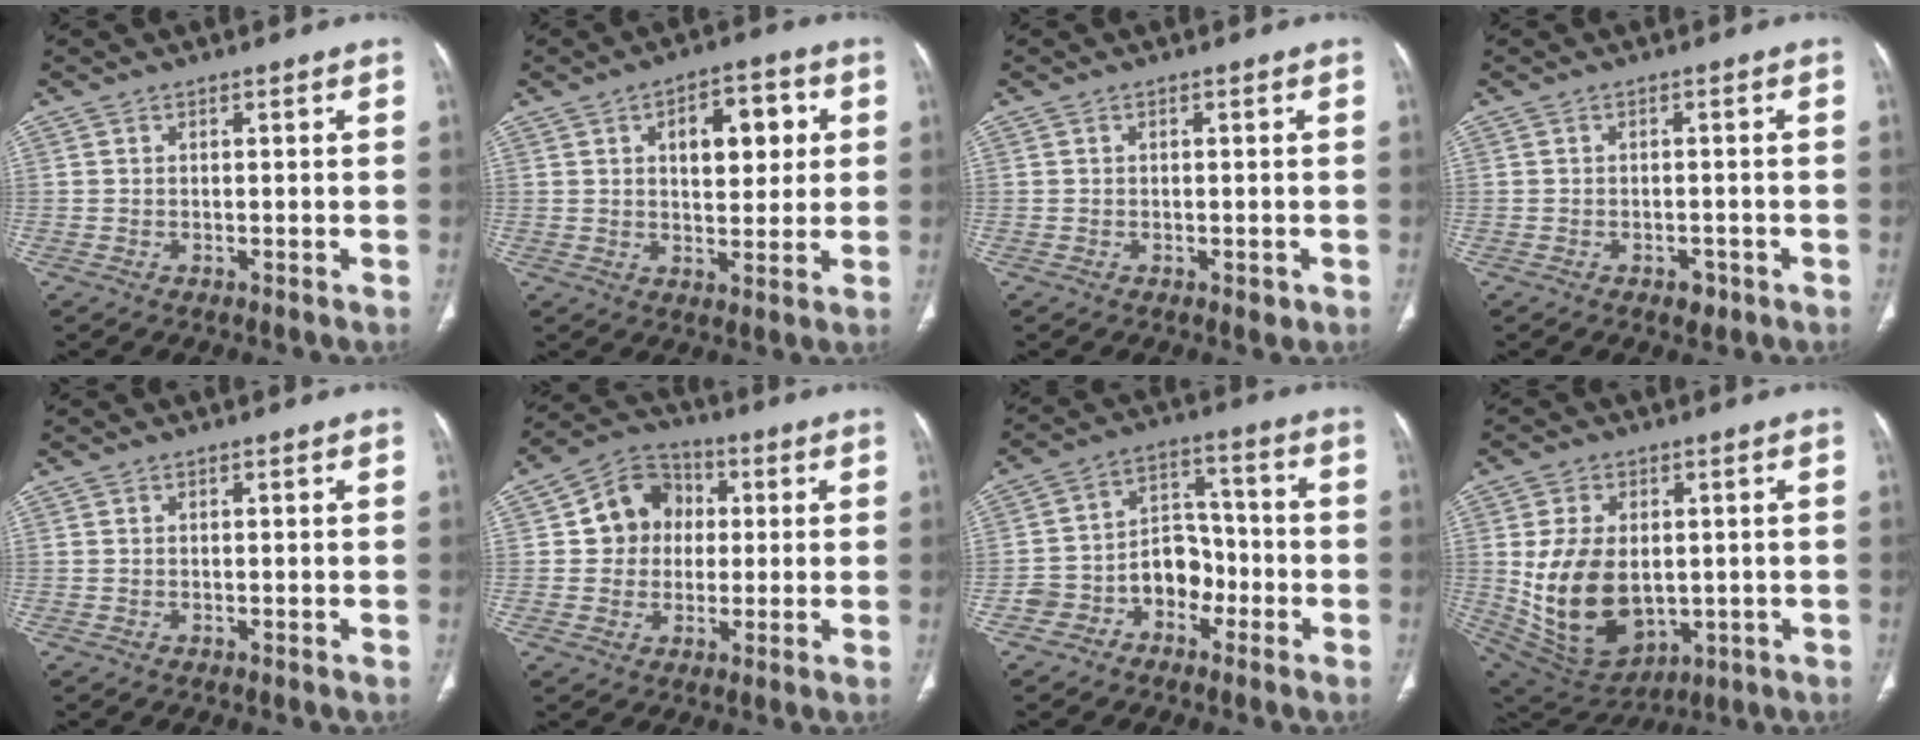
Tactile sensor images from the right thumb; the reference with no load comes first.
{"total": 10.4, "force": [3.0, 5.5, 8.3], "torque": [-0.082, 0.002, 0.042]}
{"total": 1.3, "force": [-0.2, 0.8, 1.0], "torque": [-0.009, -0.002, -0.001]}
{"total": 2.3, "force": [-1.3, 1.5, 1.1], "torque": [-0.004, 0.003, -0.014]}
{"total": 0.0}
{"total": 10.3, "force": [1.2, 9.3, 4.3], "torque": [-0.028, 0.013, 0.009]}
{"total": 9.9, "force": [-4.1, 7.8, 4.6], "torque": [-0.038, 0.061, -0.074]}
{"total": 16.8, "force": [-0.4, 11.3, 12.4], "torque": [-0.209, -0.010, 0.027]}